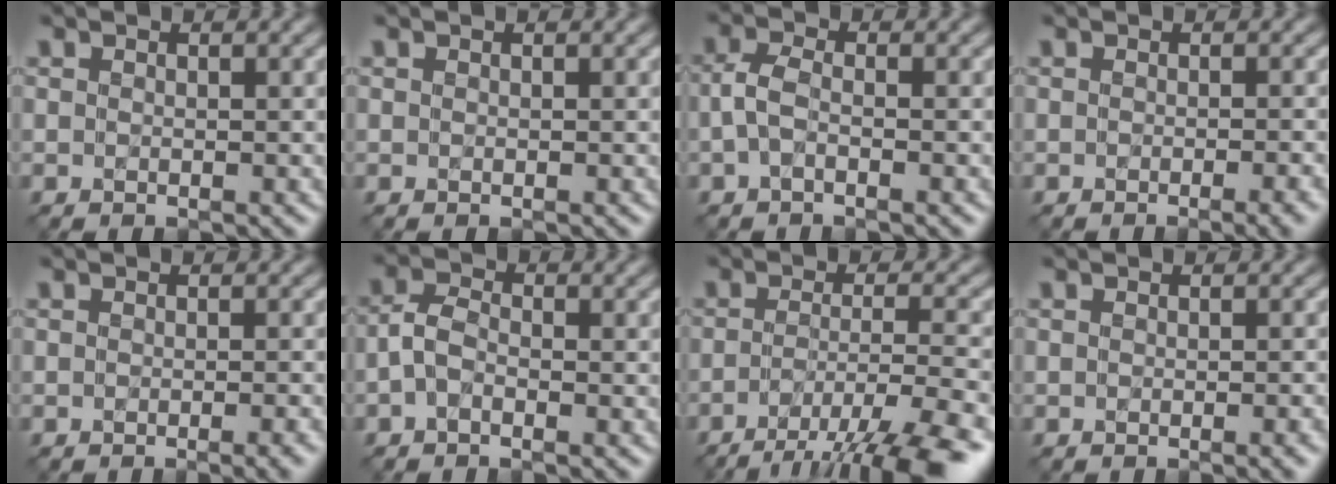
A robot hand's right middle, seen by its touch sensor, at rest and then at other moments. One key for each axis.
{"total": 0.0}
{"total": 1.7, "fx": -0.7, "fy": 0.6, "fz": 1.4, "tx": -0.043, "ty": 0.001, "tz": -0.015}
{"total": 3.2, "fx": -1.1, "fy": 1.0, "fz": 2.9, "tx": -0.013, "ty": 0.001, "tz": -0.010}
{"total": 2.6, "fx": -0.9, "fy": 0.8, "fz": 2.4, "tx": -0.011, "ty": 0.000, "tz": -0.008}
{"total": 1.7, "fx": -0.9, "fy": 0.8, "fz": 1.1, "tx": -0.035, "ty": 0.006, "tz": -0.021}
{"total": 8.9, "fx": -5.8, "fy": 1.7, "fz": 6.5, "tx": -0.102, "ty": -0.005, "tz": -0.089}
{"total": 2.4, "fx": -0.7, "fy": 0.7, "fz": 2.1, "tx": -0.008, "ty": 0.003, "tz": -0.004}